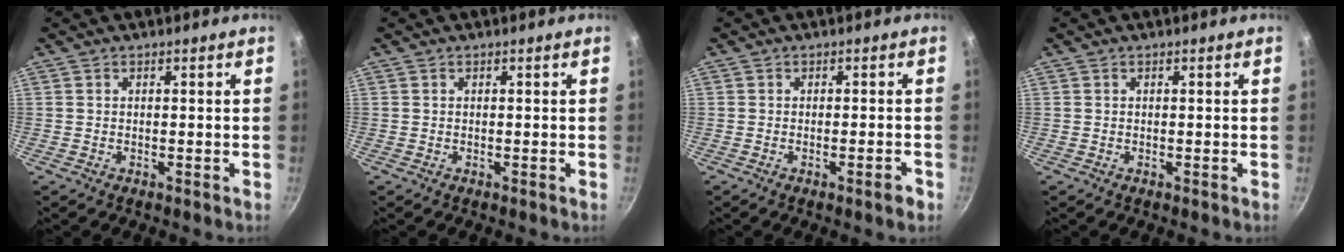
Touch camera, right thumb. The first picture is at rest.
{"total": 0.0}
{"total": 2.4, "force": [-1.2, 0.4, 2.0], "torque": [-0.025, 0.011, -0.015]}
{"total": 0.0}